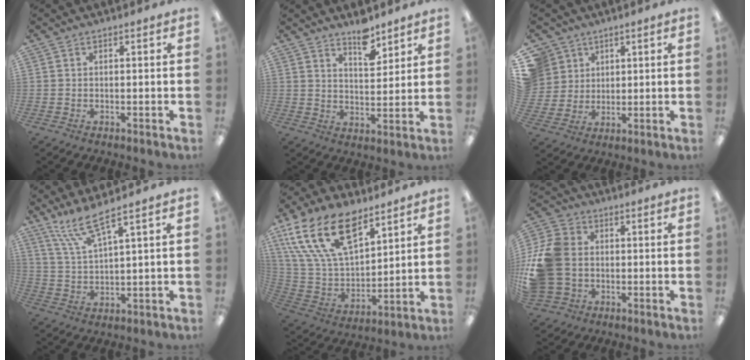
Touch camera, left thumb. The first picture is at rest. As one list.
[{"total": 7.4, "force": [5.9, 3.0, 3.2], "torque": [-0.030, -0.042, 0.100]}, {"total": 7.9, "force": [4.0, 6.8, 0.2], "torque": [-0.027, -0.020, 0.083]}, {"total": 9.2, "force": [7.1, 1.5, 5.6], "torque": [-0.126, -0.027, 0.132]}, {"total": 21.2, "force": [12.3, 11.1, 13.2], "torque": [-0.286, -0.061, 0.222]}, {"total": 16.8, "force": [-0.3, 13.7, 9.7], "torque": [-0.214, 0.025, 0.000]}]